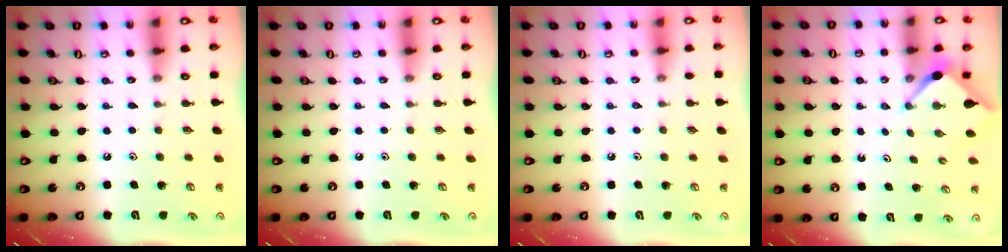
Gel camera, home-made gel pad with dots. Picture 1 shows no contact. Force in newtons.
{"total": 0.0}
{"total": 1.9, "press": 1.9, "slide": 0.3}
{"total": 2.6, "press": 2.6, "slide": 0.3}